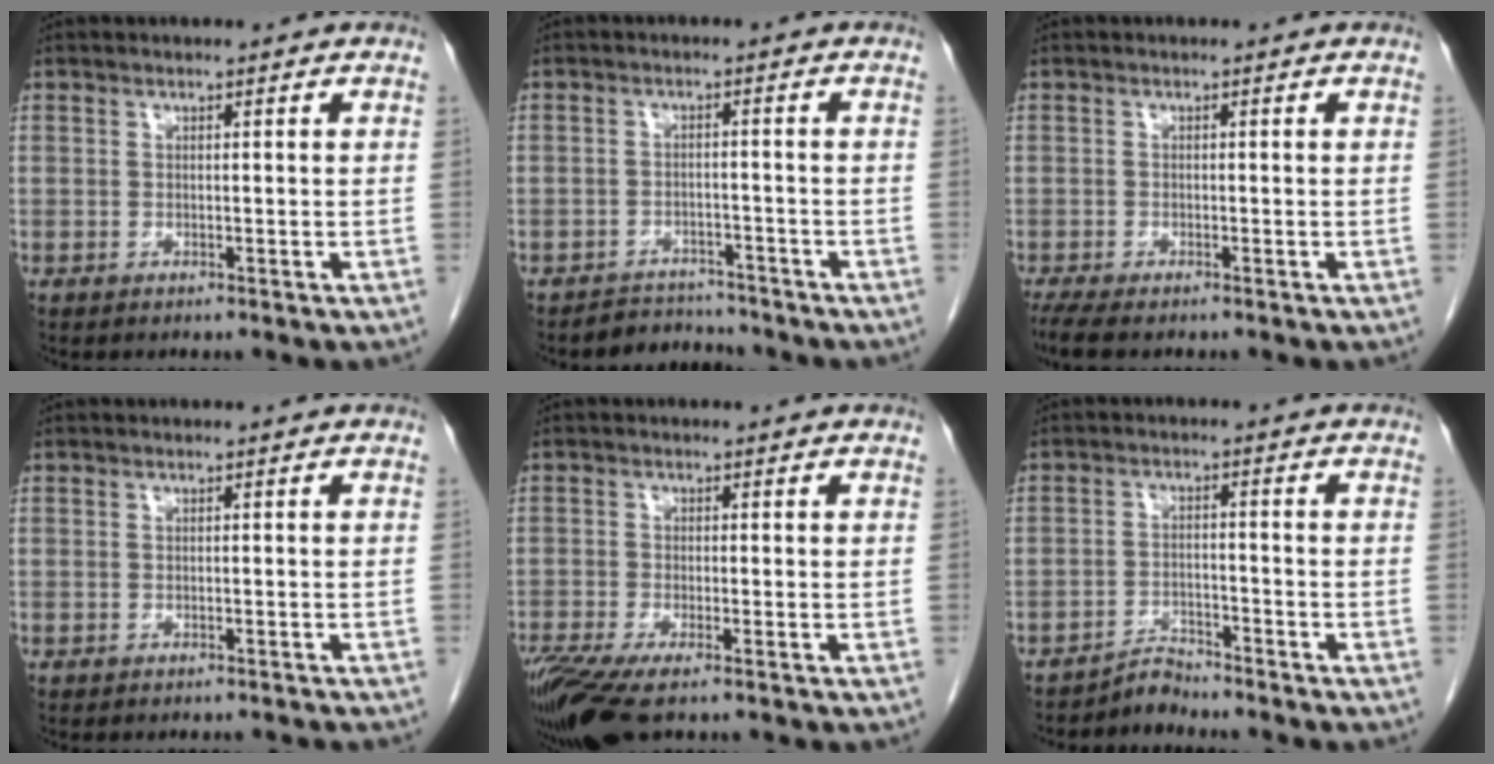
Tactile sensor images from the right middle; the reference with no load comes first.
{"total": 4.1, "force": [-3.8, 1.2, -0.9], "torque": [0.017, 0.004, -0.058]}
{"total": 4.1, "force": [-3.3, 0.7, 2.3], "torque": [-0.050, -0.015, -0.054]}
{"total": 4.4, "force": [-4.0, 0.8, 1.6], "torque": [-0.025, -0.010, -0.047]}
{"total": 7.9, "force": [-5.4, 1.7, 5.6], "torque": [-0.102, -0.018, -0.098]}
{"total": 2.9, "force": [-2.8, 0.0, -0.5], "torque": [0.015, -0.010, -0.049]}